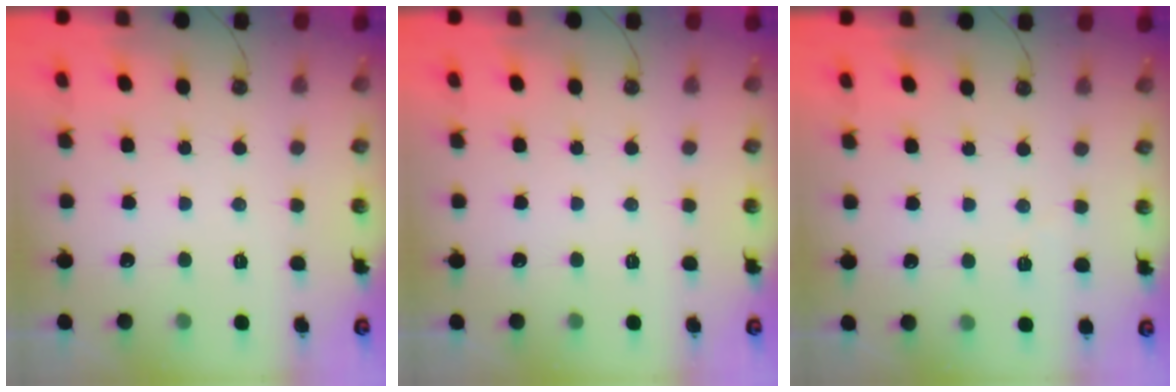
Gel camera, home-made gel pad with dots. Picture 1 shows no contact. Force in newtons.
{"total": 0.0}
{"total": 1.6, "press": 1.4, "slide": 0.6}